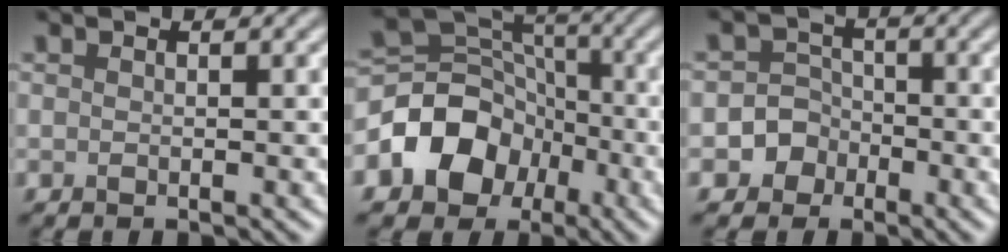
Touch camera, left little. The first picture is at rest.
{"total": 7.6, "force": [-3.0, 6.0, 3.4], "torque": [-0.045, 0.010, -0.066]}
{"total": 3.3, "force": [-1.4, 2.9, 0.4], "torque": [0.026, 0.009, -0.041]}